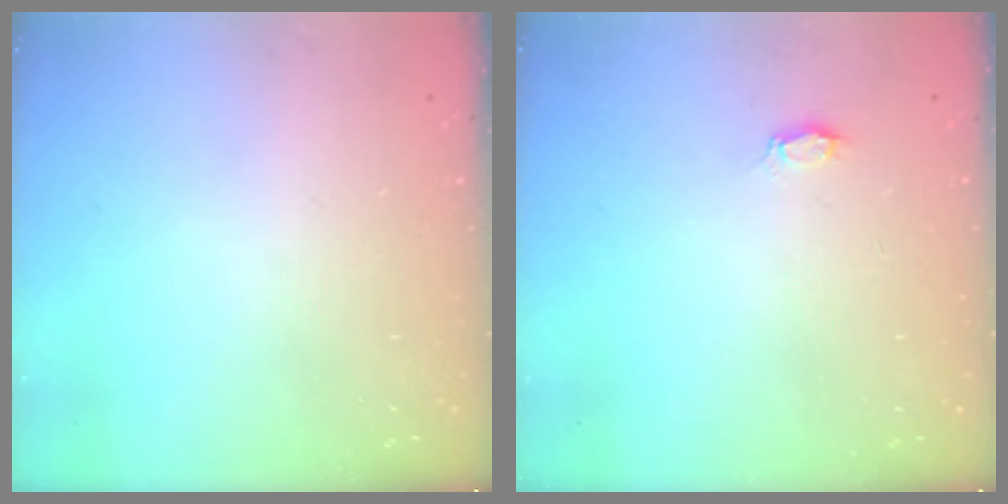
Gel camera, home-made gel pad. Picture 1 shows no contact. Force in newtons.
{"total": 2.1, "press": 2.1, "slide": 0.3}